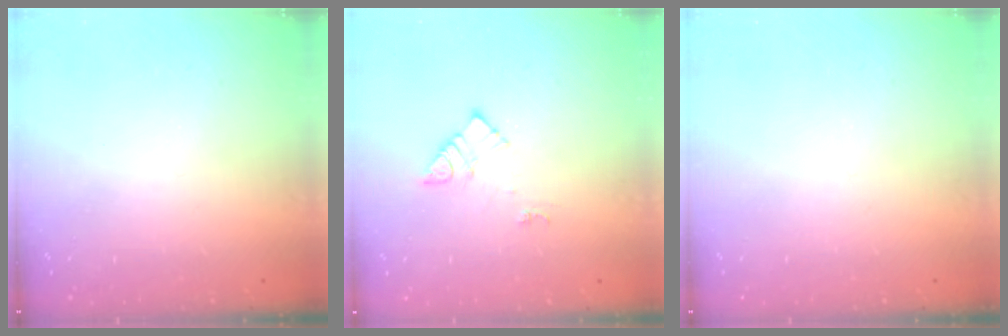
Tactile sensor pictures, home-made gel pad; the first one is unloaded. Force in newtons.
{"total": 8.3, "press": 8.2, "slide": 0.5}
{"total": 0.0}